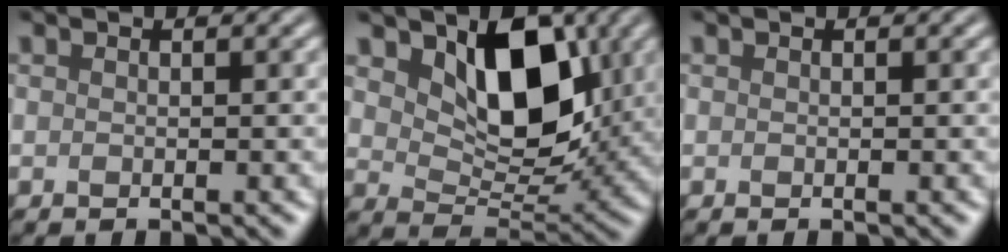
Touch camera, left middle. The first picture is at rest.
{"total": 7.7, "force": [2.6, 4.6, 5.7], "torque": [-0.091, -0.015, 0.049]}
{"total": 0.0}